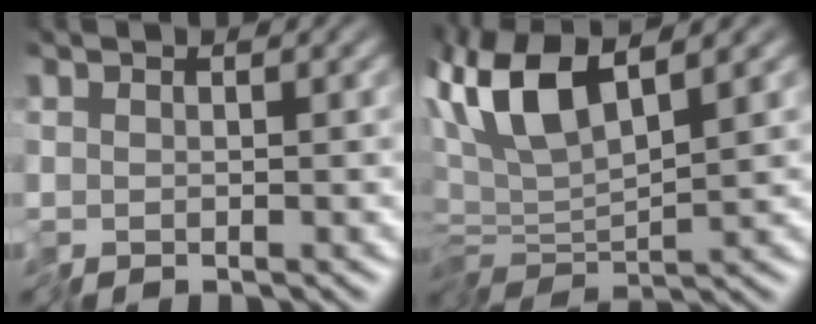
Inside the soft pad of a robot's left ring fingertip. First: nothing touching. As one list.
[{"total": 6.1, "force": [2.0, 2.2, 5.3], "torque": [-0.118, 0.013, 0.029]}]